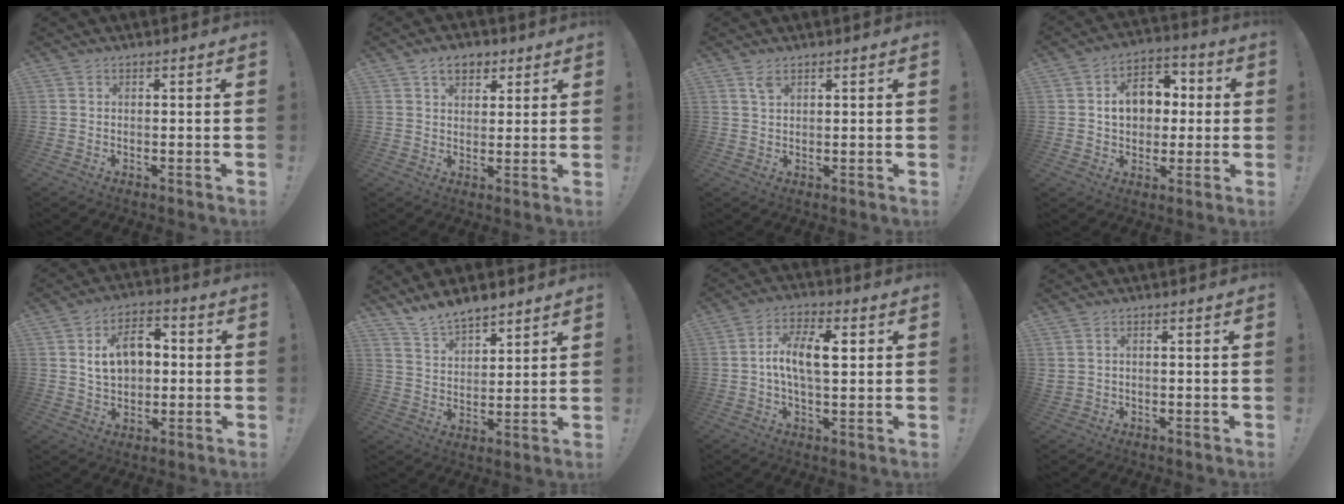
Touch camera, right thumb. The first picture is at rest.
{"total": 6.7, "force": [3.6, 4.5, 3.4], "torque": [-0.041, -0.006, 0.063]}
{"total": 2.5, "force": [1.5, 1.2, 1.6], "torque": [-0.026, -0.003, 0.027]}
{"total": 12.0, "force": [1.6, 9.5, 7.1], "torque": [-0.105, 0.006, 0.036]}
{"total": 11.9, "force": [2.5, 8.4, 8.0], "torque": [-0.117, 0.002, 0.052]}
{"total": 8.9, "force": [8.0, 3.2, 2.2], "torque": [-0.053, -0.056, 0.155]}
{"total": 11.0, "force": [0.9, 5.4, 9.6], "torque": [-0.168, 0.006, 0.014]}
{"total": 1.2, "force": [0.7, 0.9, 0.5], "torque": [-0.011, 0.002, 0.012]}